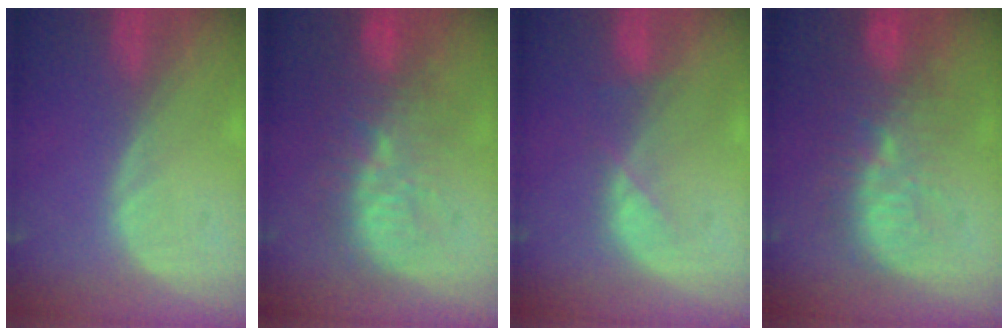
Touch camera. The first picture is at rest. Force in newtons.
{"total": 9.5, "press": 8.9, "slide": 3.2}
{"total": 2.4, "press": 2.3, "slide": 0.5}
{"total": 9.8, "press": 9.0, "slide": 3.8}